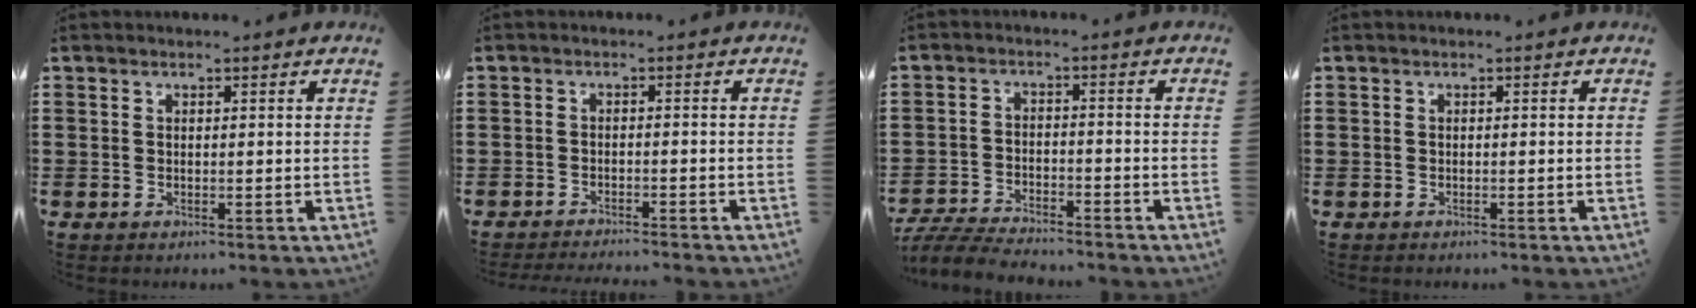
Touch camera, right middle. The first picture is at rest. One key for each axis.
{"total": 1.9, "fx": -1.9, "fy": -0.1, "fz": 0.1, "tx": -0.004, "ty": 0.003, "tz": -0.040}
{"total": 5.5, "fx": -5.3, "fy": 0.6, "fz": 1.2, "tx": -0.037, "ty": -0.001, "tz": -0.111}
{"total": 0.0}